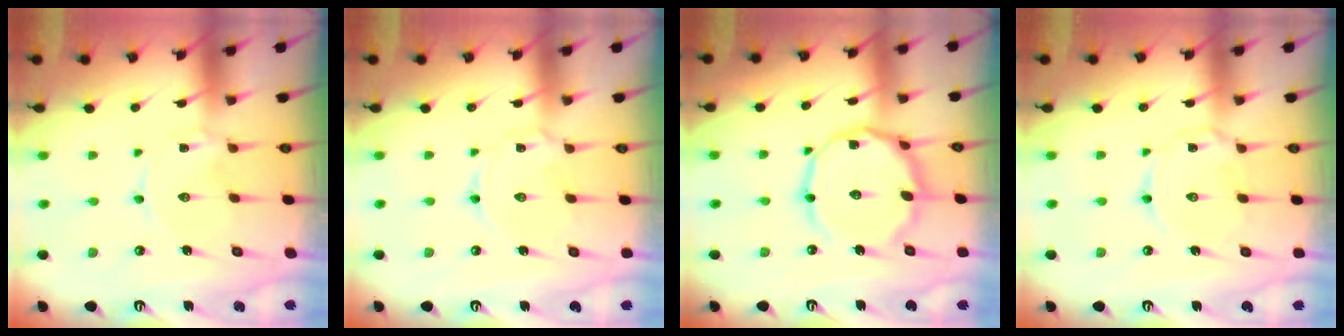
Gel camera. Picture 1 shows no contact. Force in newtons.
{"total": 1.7, "press": 1.7, "slide": 0.2}
{"total": 15.9, "press": 15.8, "slide": 1.1}
{"total": 2.3, "press": 2.3, "slide": 0.2}